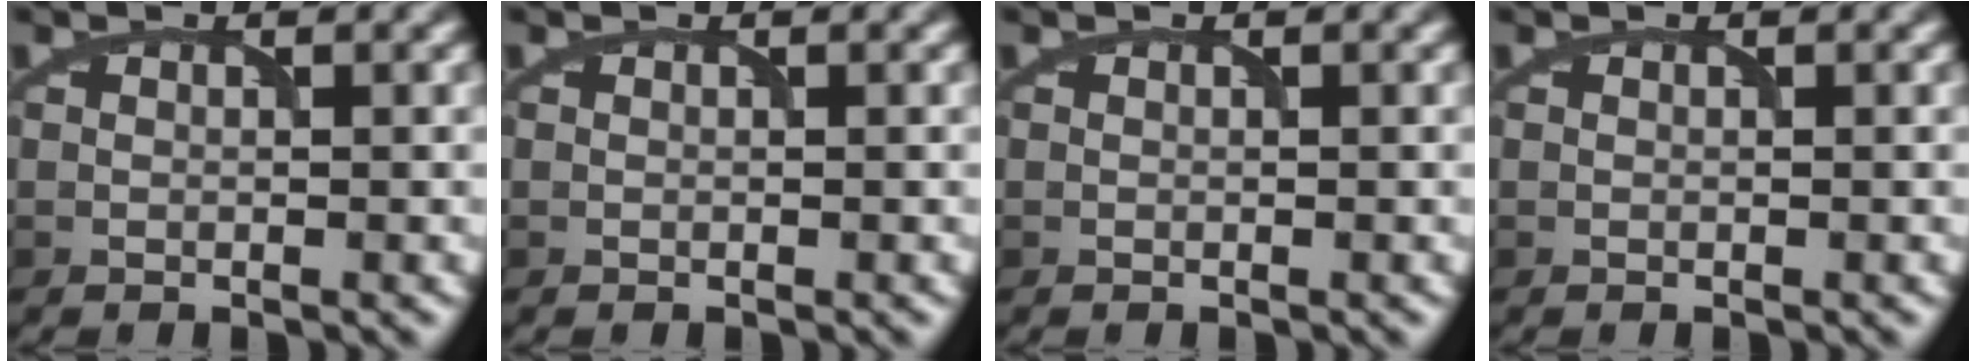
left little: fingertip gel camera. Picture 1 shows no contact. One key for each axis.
{"total": 0.0}
{"total": 0.0}
{"total": 0.0}